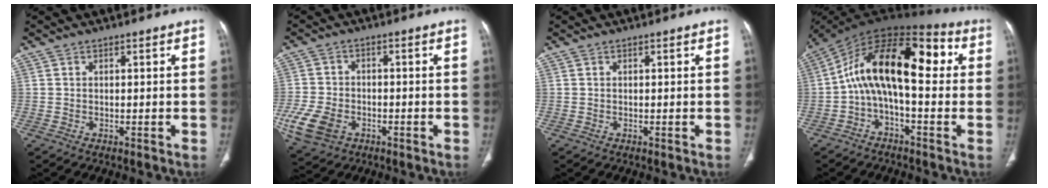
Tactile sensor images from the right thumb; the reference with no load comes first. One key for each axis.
{"total": 9.5, "fx": -3.7, "fy": 6.8, "fz": 5.6, "tx": -0.118, "ty": 0.009, "tz": -0.061}
{"total": 0.0}
{"total": 17.8, "fx": 1.2, "fy": 8.1, "fz": 15.8, "tx": -0.232, "ty": 0.061, "tz": 0.007}